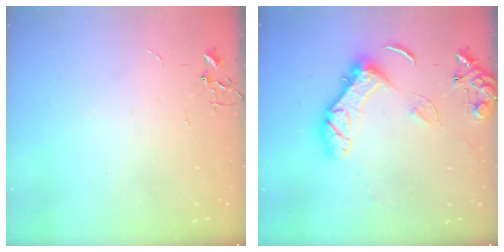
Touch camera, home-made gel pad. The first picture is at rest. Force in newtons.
{"total": 14.5, "press": 14.4, "slide": 1.5}